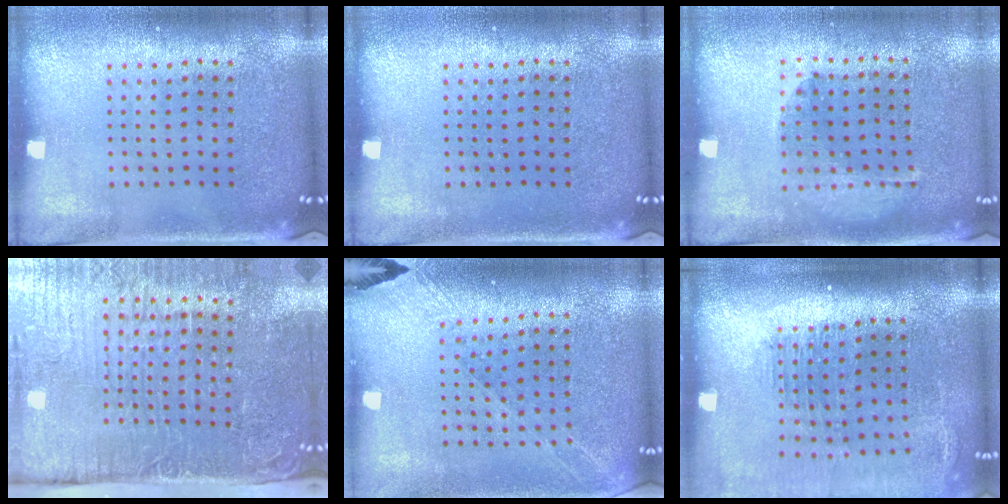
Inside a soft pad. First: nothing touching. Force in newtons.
{"total": 0.0}
{"total": 1.0, "press": 1.0, "slide": 0.1}
{"total": 5.6, "press": 4.7, "slide": 3.0}
{"total": 1.3, "press": 1.2, "slide": 0.3}
{"total": 1.7, "press": 1.5, "slide": 0.7}